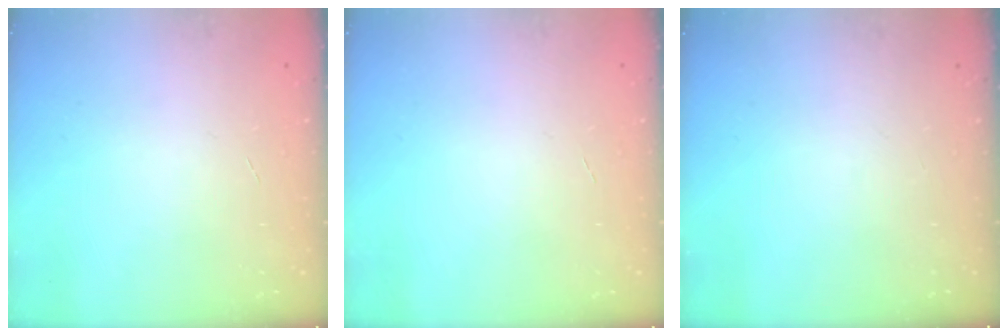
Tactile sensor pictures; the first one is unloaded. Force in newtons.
{"total": 0.0}
{"total": 0.0}